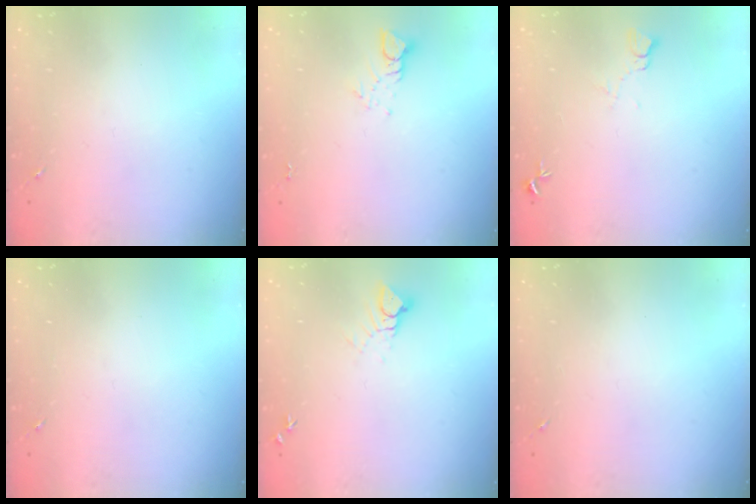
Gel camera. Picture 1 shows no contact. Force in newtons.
{"total": 3.8, "press": 3.8, "slide": 0.2}
{"total": 5.6, "press": 5.5, "slide": 0.6}
{"total": 0.0}
{"total": 4.0, "press": 3.9, "slide": 0.4}
{"total": 0.0}